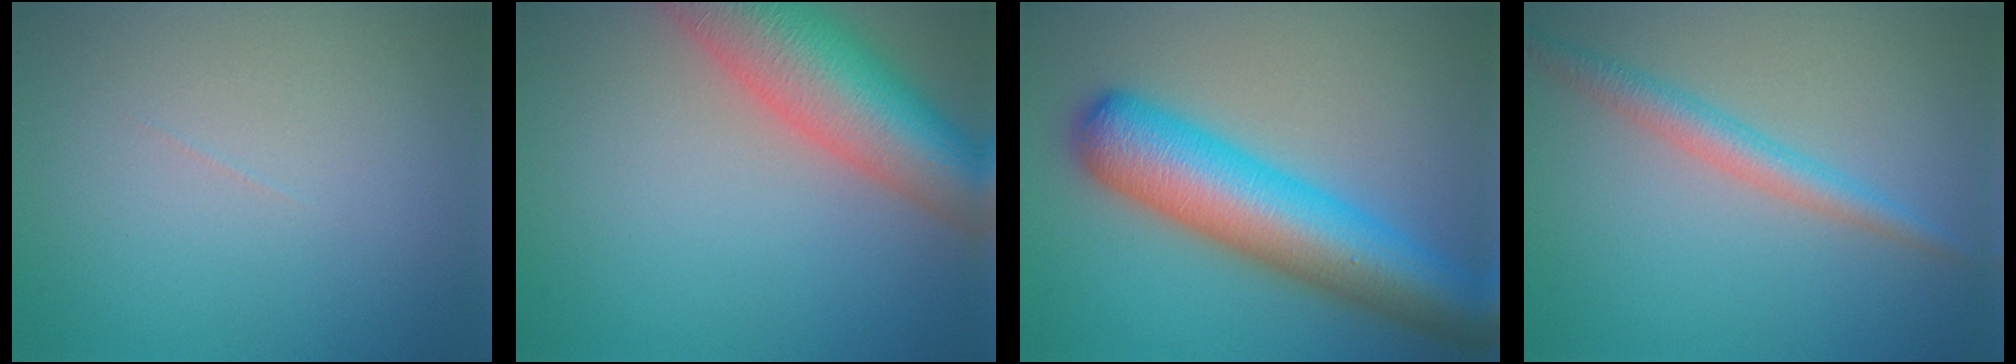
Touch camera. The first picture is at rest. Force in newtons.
{"total": 10.1, "press": 10.1, "slide": 0.7}
{"total": 10.4, "press": 10.4, "slide": 0.3}
{"total": 2.7, "press": 2.7, "slide": 0.1}